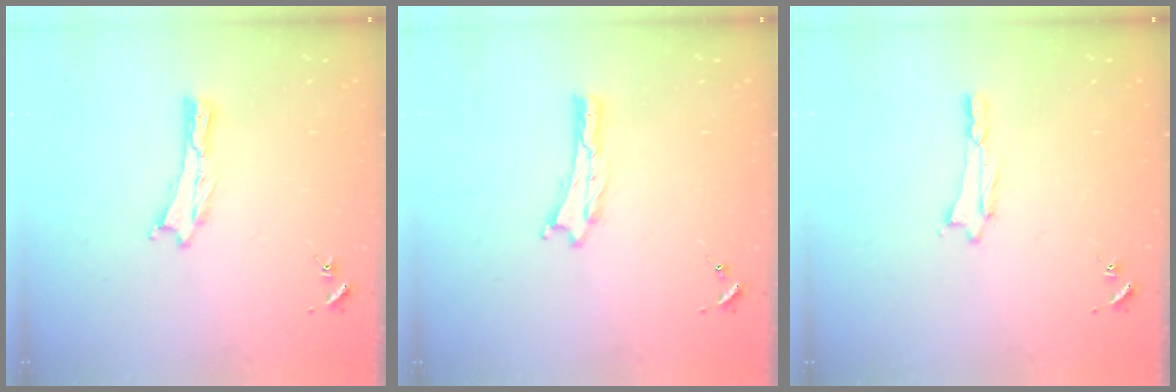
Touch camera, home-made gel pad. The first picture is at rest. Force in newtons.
{"total": 0.0}
{"total": 0.7, "press": 0.7, "slide": 0.1}